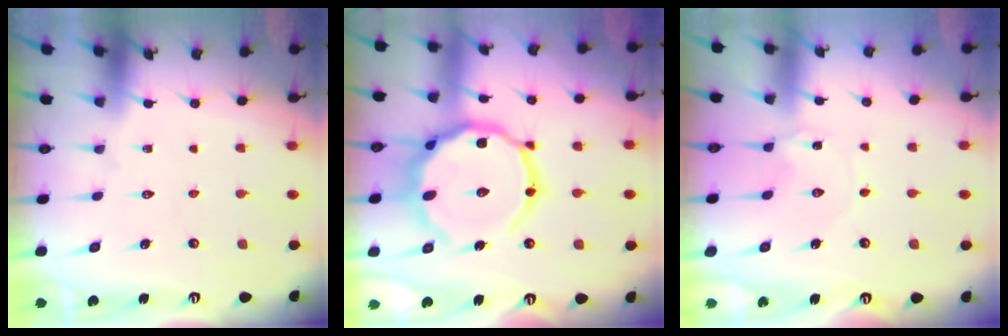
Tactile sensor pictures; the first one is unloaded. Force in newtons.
{"total": 20.9, "press": 20.9, "slide": 1.7}
{"total": 1.6, "press": 1.6, "slide": 0.3}